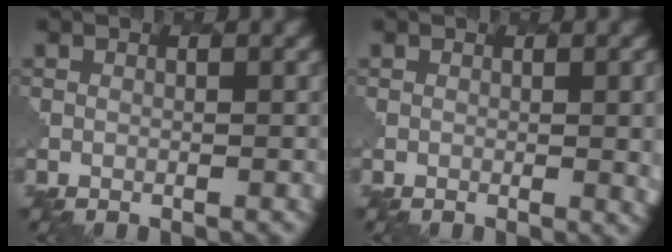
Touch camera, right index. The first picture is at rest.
{"total": 2.2, "force": [0.0, 0.5, 2.2], "torque": [-0.028, -0.003, 0.002]}